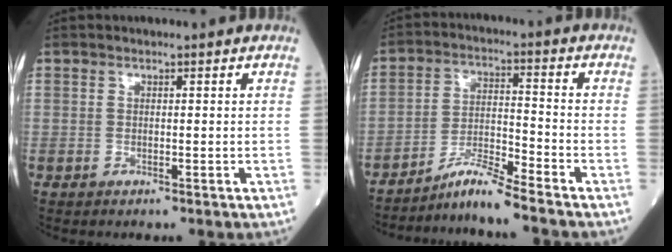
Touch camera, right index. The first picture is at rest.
{"total": 6.5, "force": [-5.8, -1.6, 2.4], "torque": [-0.048, -0.014, -0.107]}